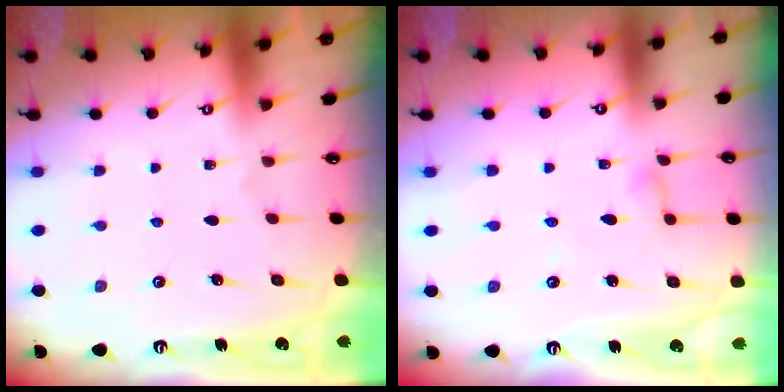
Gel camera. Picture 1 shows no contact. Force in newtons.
{"total": 3.4, "press": 3.3, "slide": 0.3}